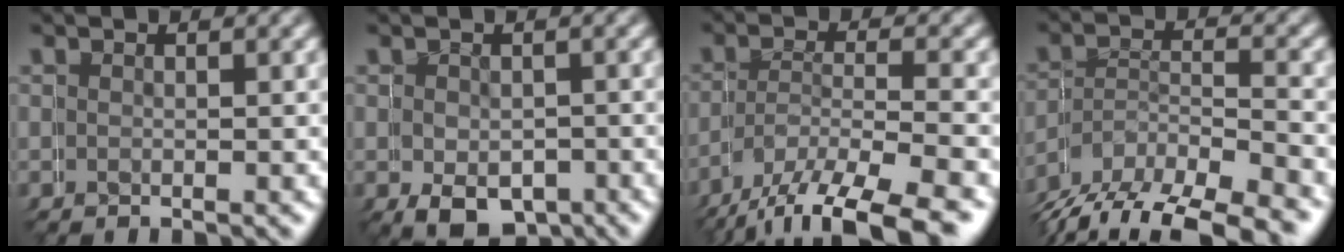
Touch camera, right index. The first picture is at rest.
{"total": 3.9, "force": [-1.7, 3.2, 1.2], "torque": [-0.015, -0.024, -0.017]}
{"total": 5.8, "force": [-4.1, 2.6, 3.2], "torque": [-0.072, -0.021, -0.049]}
{"total": 8.0, "force": [-6.3, 4.1, 2.7], "torque": [-0.047, -0.016, -0.095]}